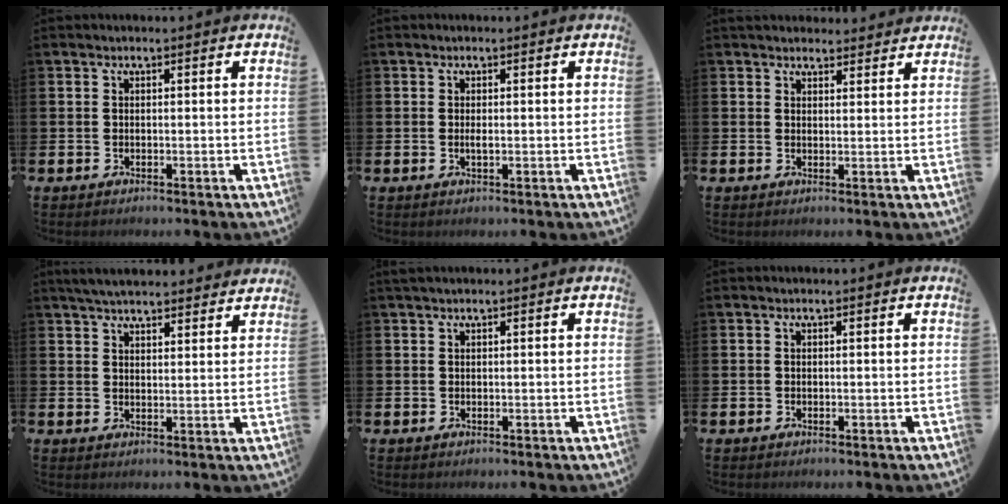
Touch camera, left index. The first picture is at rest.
{"total": 0.9, "force": [0.0, 0.2, 0.8], "torque": [-0.022, 0.002, 0.000]}
{"total": 2.9, "force": [2.7, 0.9, 0.0], "torque": [0.002, -0.011, 0.049]}
{"total": 4.8, "force": [4.7, 0.7, 1.0], "torque": [-0.030, -0.016, 0.086]}
{"total": 0.8, "force": [0.7, 0.1, 0.4], "torque": [-0.007, 0.002, 0.012]}
{"total": 0.0}